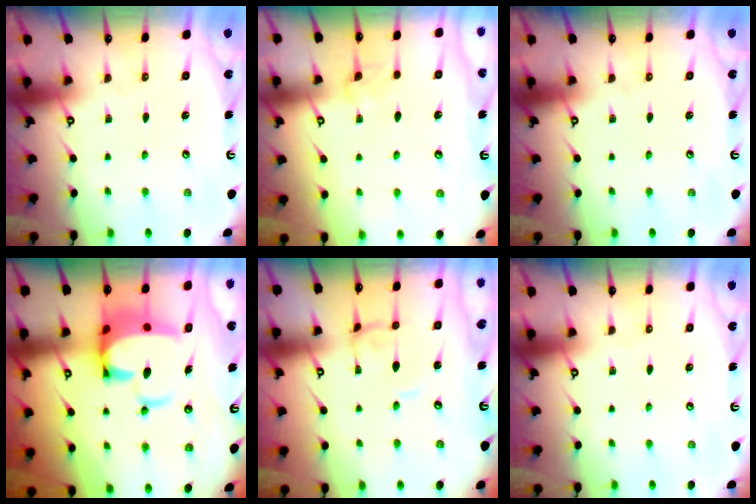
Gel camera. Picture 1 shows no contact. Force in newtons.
{"total": 2.4, "press": 2.4, "slide": 0.5}
{"total": 0.0}
{"total": 8.6, "press": 8.5, "slide": 1.5}
{"total": 2.0, "press": 2.0, "slide": 0.1}
{"total": 0.0}